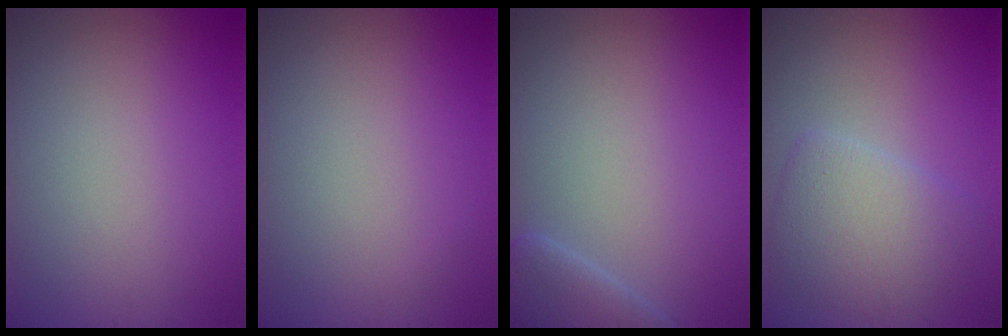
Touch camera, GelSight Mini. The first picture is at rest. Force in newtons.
{"total": 0.0}
{"total": 3.2, "press": 3.2, "slide": 0.3}
{"total": 4.4, "press": 4.4, "slide": 0.4}